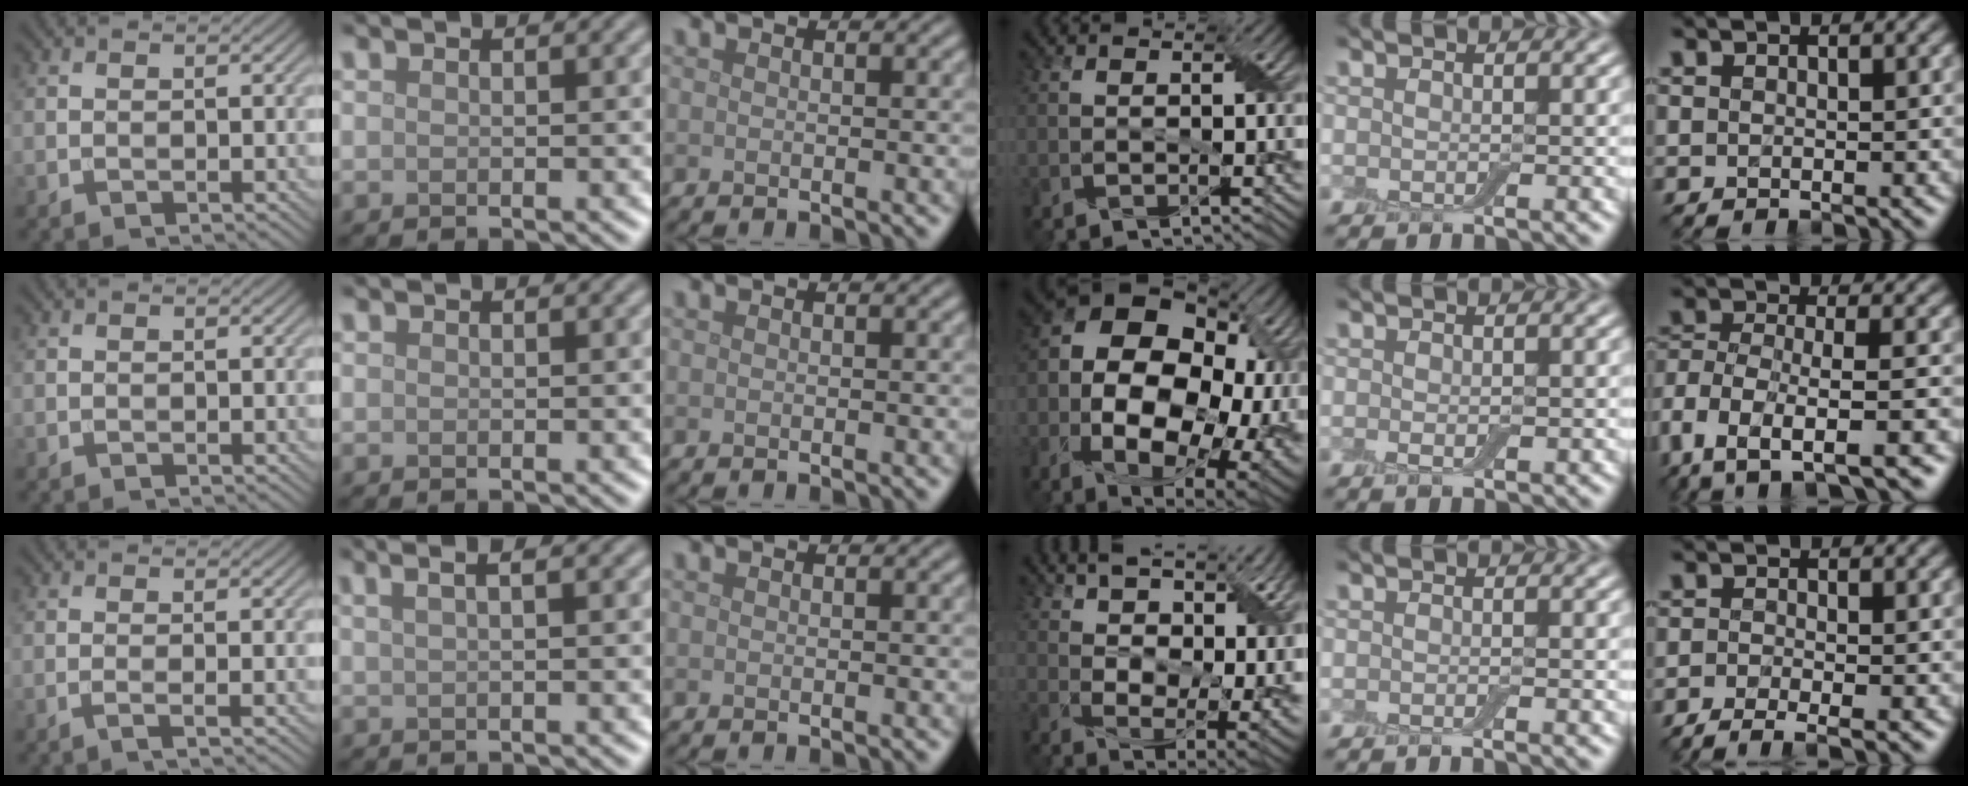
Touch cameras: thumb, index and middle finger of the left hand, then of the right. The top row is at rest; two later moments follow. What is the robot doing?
{"motion": "peel", "object": "bubble wrap"}